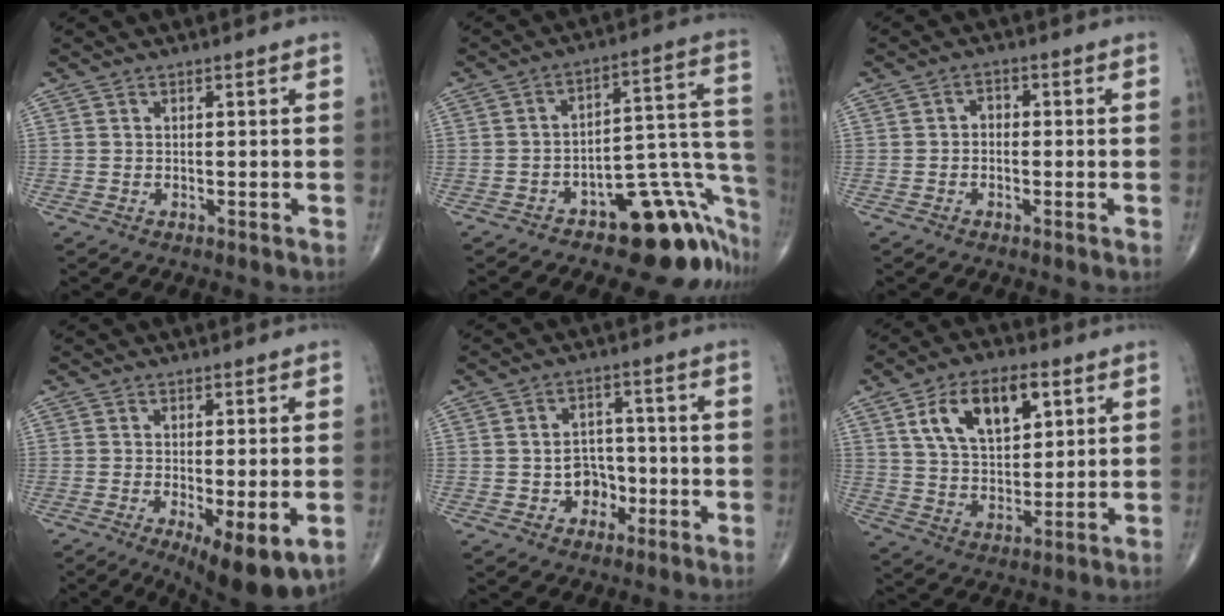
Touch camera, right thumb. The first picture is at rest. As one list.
[{"total": 19.7, "force": [-11.4, 8.8, 13.6], "torque": [-0.056, 0.129, -0.149]}, {"total": 1.8, "force": [-0.4, 1.4, 1.1], "torque": [-0.003, 0.010, -0.015]}, {"total": 10.7, "force": [-3.8, 3.4, 9.4], "torque": [-0.139, -0.022, -0.052]}, {"total": 5.9, "force": [-1.9, 4.9, 2.7], "torque": [-0.004, 0.025, -0.032]}, {"total": 14.5, "force": [5.8, 8.0, 10.6], "torque": [-0.154, -0.014, 0.107]}]